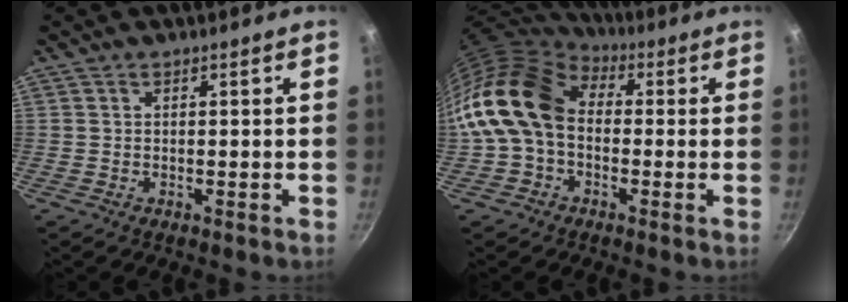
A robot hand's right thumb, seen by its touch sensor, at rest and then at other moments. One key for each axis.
{"total": 16.5, "fx": 0.0, "fy": 12.1, "fz": 11.3, "tx": -0.201, "ty": 0.035, "tz": -0.015}